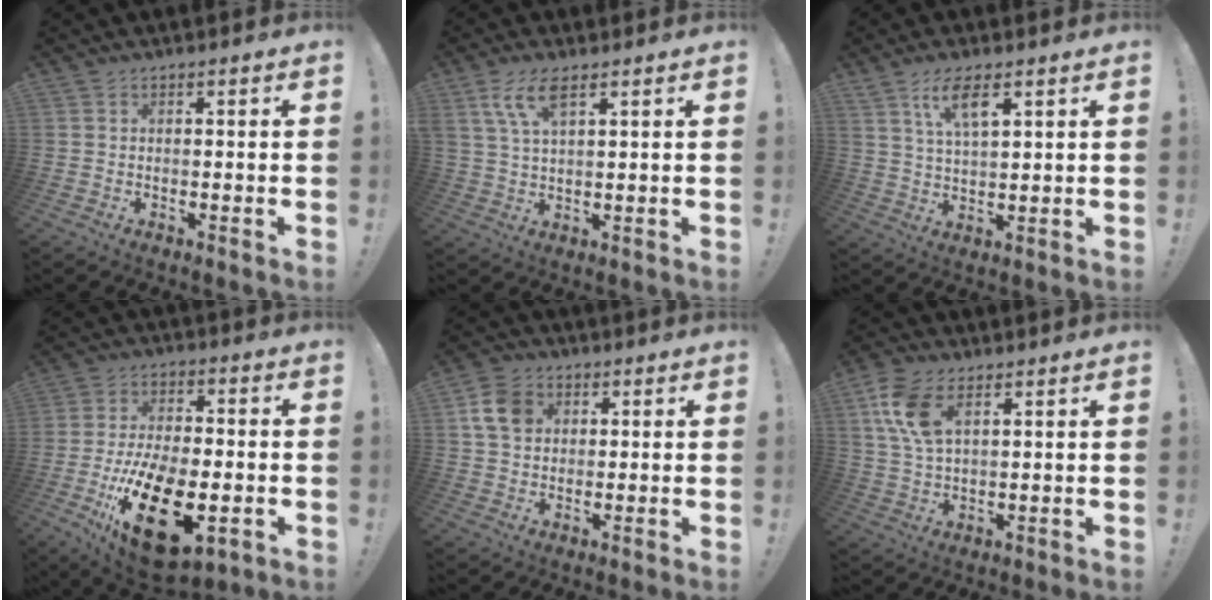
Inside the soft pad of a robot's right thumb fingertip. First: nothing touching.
{"total": 7.8, "force": [4.4, 2.5, 5.9], "torque": [-0.118, -0.007, 0.084]}
{"total": 8.0, "force": [4.6, 2.4, 6.1], "torque": [-0.103, -0.018, 0.078]}
{"total": 23.1, "force": [-7.7, 11.8, 18.4], "torque": [-0.315, 0.038, -0.111]}
{"total": 9.1, "force": [2.8, 7.2, 4.8], "torque": [-0.086, 0.007, 0.058]}
{"total": 10.7, "force": [4.9, 5.7, 7.6], "torque": [-0.156, -0.012, 0.090]}